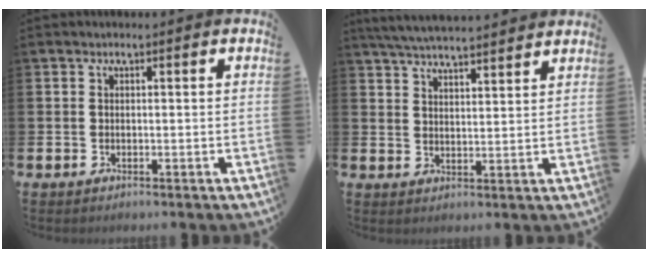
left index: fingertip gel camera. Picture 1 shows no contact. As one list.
[{"total": 5.3, "force": [5.3, 0.1, 0.9], "torque": [-0.035, -0.027, 0.095]}]